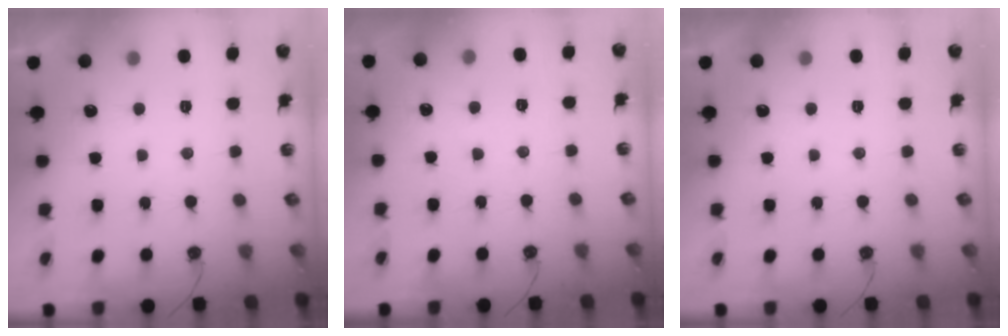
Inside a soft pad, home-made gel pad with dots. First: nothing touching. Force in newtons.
{"total": 2.8, "press": 2.8, "slide": 0.5}
{"total": 0.0}